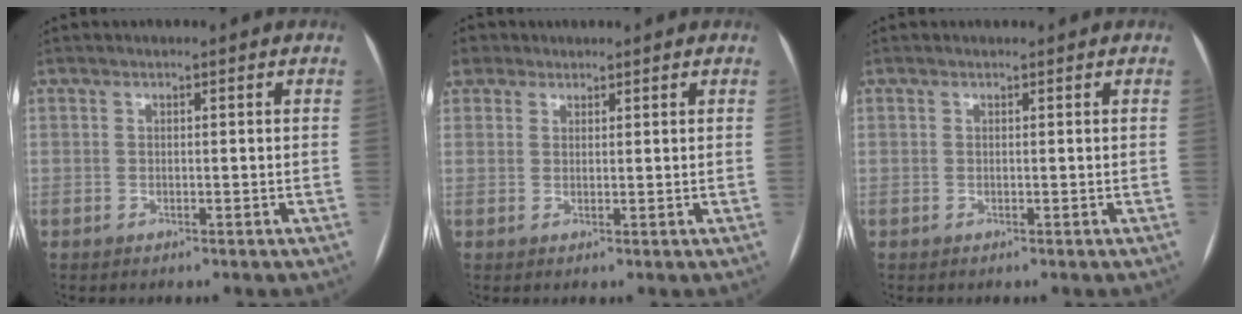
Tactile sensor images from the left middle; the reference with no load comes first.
{"total": 3.2, "force": [2.1, 2.4, 0.3], "torque": [-0.005, 0.018, 0.035]}
{"total": 0.5, "force": [0.5, 0.1, 0.0], "torque": [-0.004, 0.008, 0.009]}